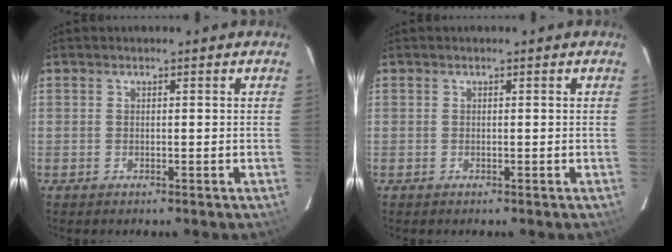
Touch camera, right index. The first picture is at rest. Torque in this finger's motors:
{"motor_torque": [0.08, -0.02, 0.05, 0.01]}